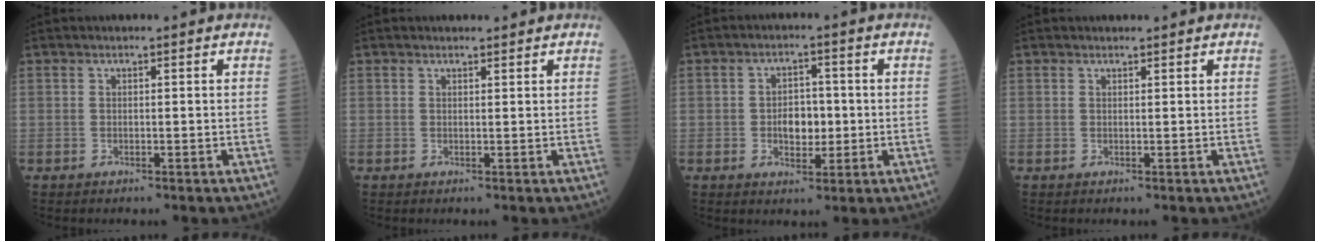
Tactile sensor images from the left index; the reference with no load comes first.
{"total": 1.1, "force": [1.1, 0.1, 0.1], "torque": [-0.011, 0.001, 0.018]}
{"total": 4.7, "force": [-0.4, 2.9, 3.6], "torque": [-0.060, 0.006, -0.004]}
{"total": 0.8, "force": [0.8, 0.0, 0.0], "torque": [-0.009, 0.000, 0.013]}